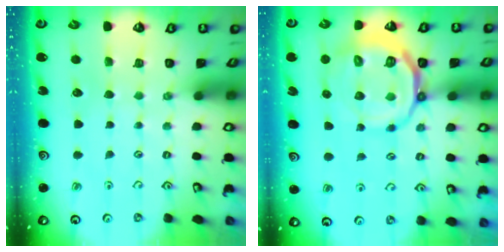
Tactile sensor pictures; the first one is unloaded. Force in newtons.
{"total": 13.9, "press": 13.7, "slide": 2.6}